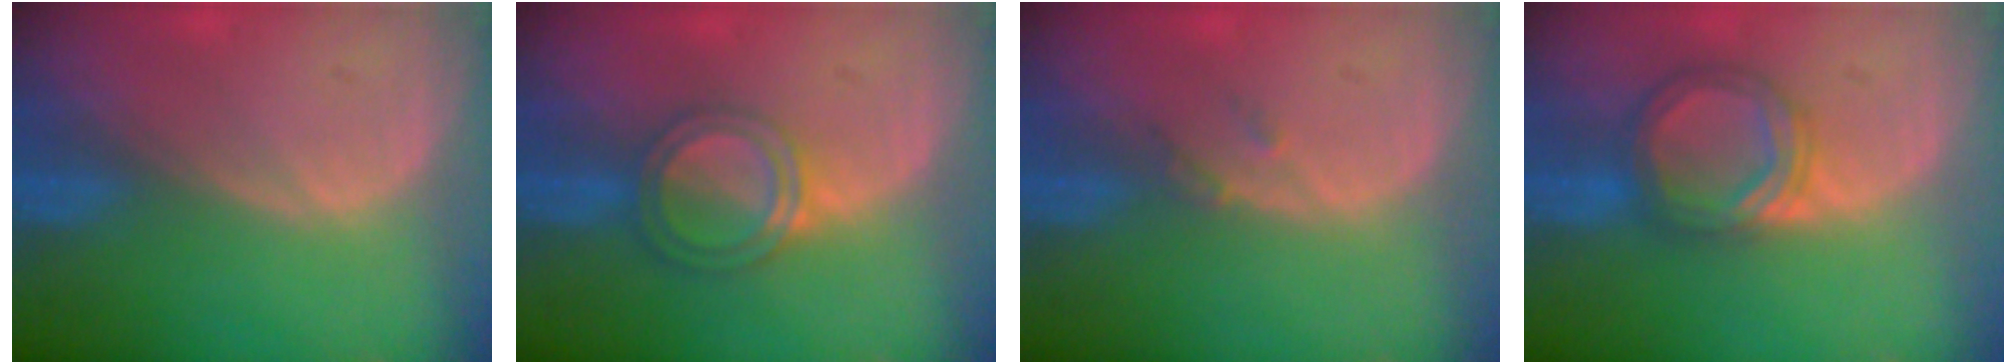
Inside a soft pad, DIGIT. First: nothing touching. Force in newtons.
{"total": 5.2, "press": 4.7, "slide": 2.2}
{"total": 1.5, "press": 1.3, "slide": 0.7}
{"total": 5.9, "press": 5.9, "slide": 0.3}